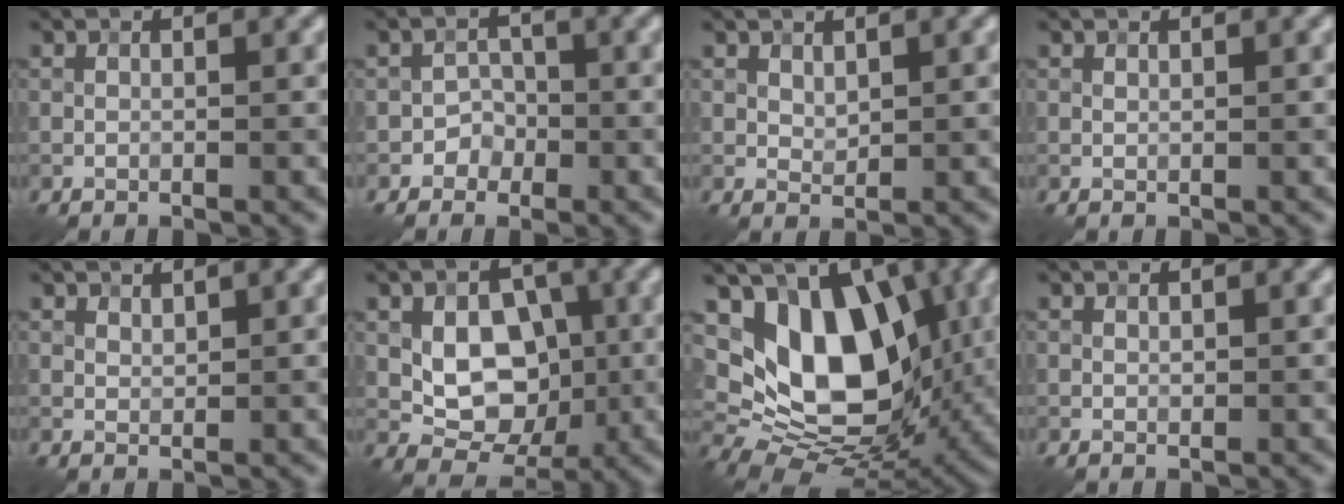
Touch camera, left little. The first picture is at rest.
{"total": 1.7, "force": [-0.9, 1.5, 0.2], "torque": [0.009, 0.009, -0.021]}
{"total": 1.1, "force": [0.7, 0.6, 0.5], "torque": [-0.012, -0.002, 0.018]}
{"total": 0.0}
{"total": 1.0, "force": [0.9, 0.3, 0.2], "torque": [-0.008, 0.000, 0.018]}
{"total": 6.8, "force": [-0.1, 4.9, 4.7], "torque": [-0.075, -0.002, 0.001]}
{"total": 12.6, "force": [2.8, 8.2, 9.1], "torque": [-0.132, -0.009, 0.046]}
{"total": 0.0}